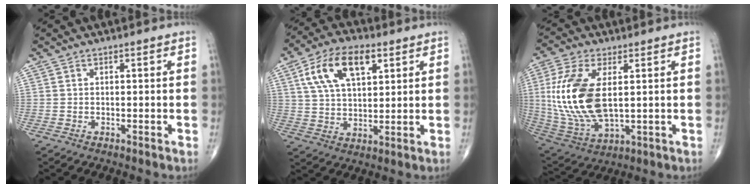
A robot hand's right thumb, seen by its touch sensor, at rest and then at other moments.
{"total": 13.4, "force": [5.5, 6.9, 10.1], "torque": [-0.173, -0.002, 0.099]}
{"total": 17.8, "force": [2.2, 8.9, 15.3], "torque": [-0.334, -0.015, 0.052]}